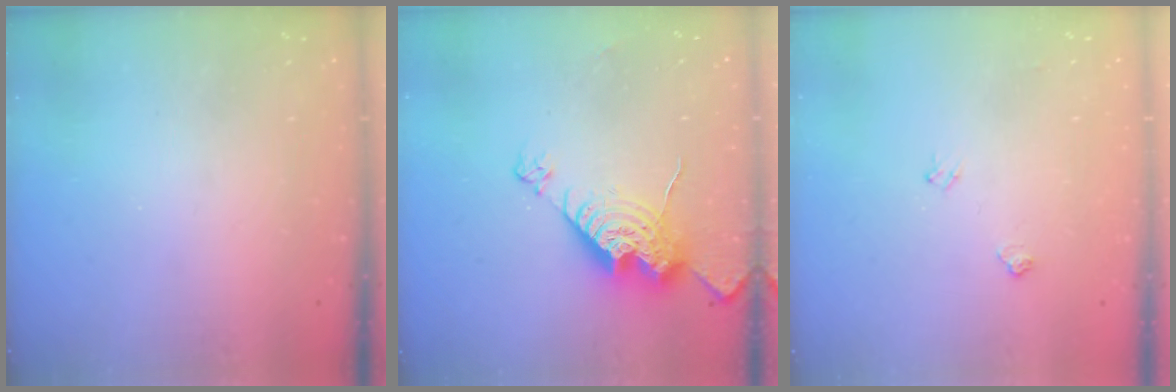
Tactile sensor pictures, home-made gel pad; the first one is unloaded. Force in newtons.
{"total": 14.3, "press": 14.2, "slide": 1.2}
{"total": 3.3, "press": 3.2, "slide": 0.5}